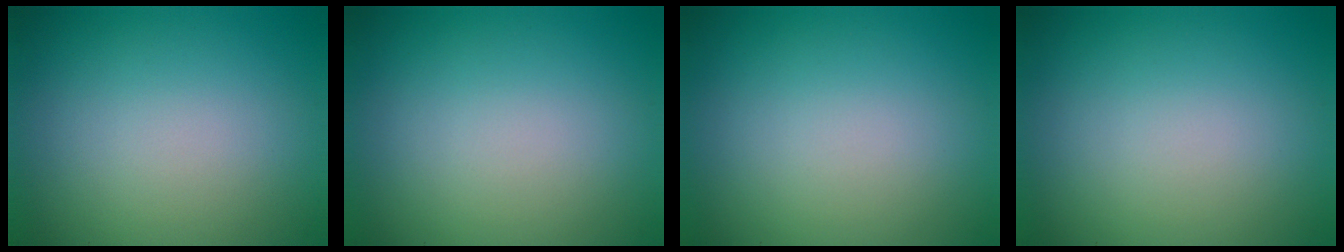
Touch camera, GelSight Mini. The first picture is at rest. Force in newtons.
{"total": 0.0}
{"total": 0.0}
{"total": 0.0}